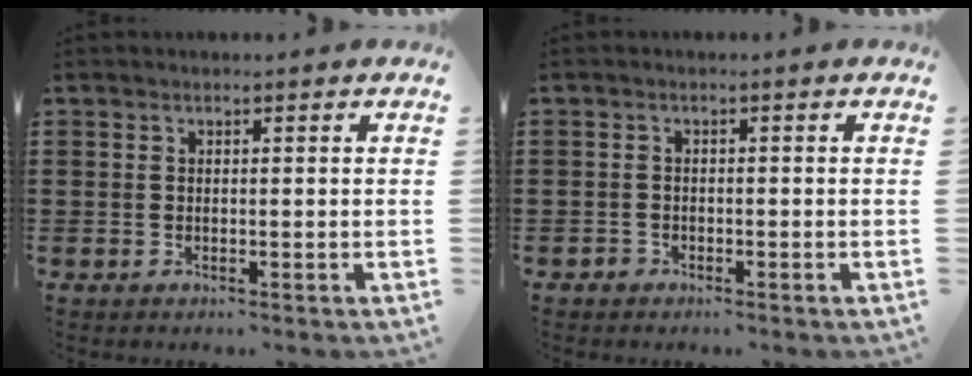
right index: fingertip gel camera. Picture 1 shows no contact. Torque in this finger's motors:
{"motor_torque": [-1.10, 1.04, -0.01, 0.00]}